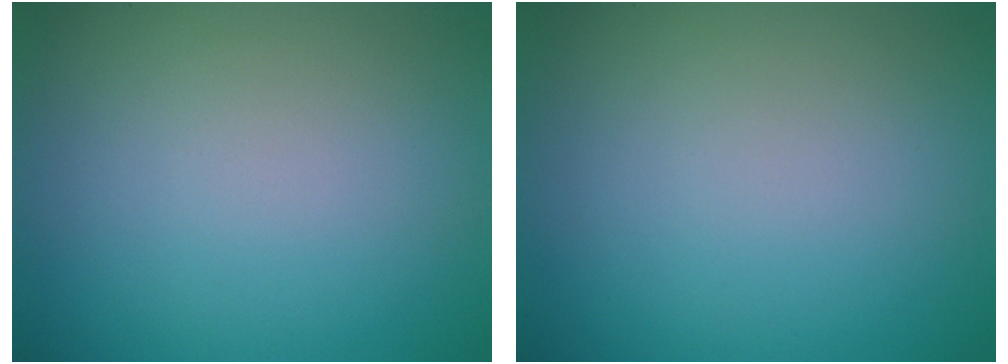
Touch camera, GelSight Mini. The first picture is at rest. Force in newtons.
{"total": 0.0}